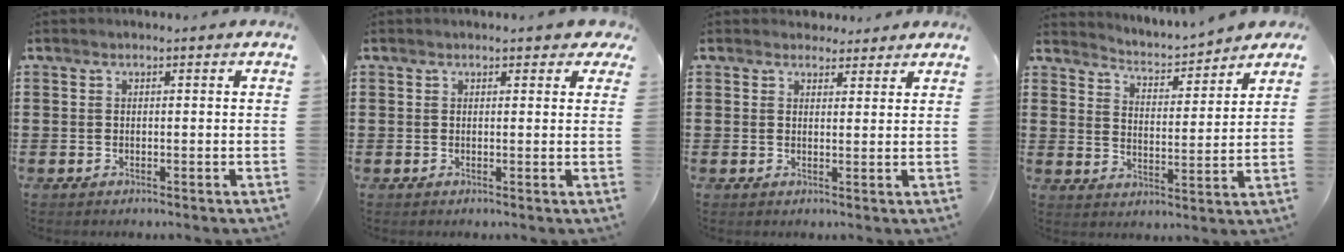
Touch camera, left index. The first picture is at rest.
{"total": 1.3, "force": [0.9, 0.6, 0.6], "torque": [-0.008, 0.003, 0.015]}
{"total": 2.5, "force": [2.2, 1.3, 0.1], "torque": [-0.002, 0.001, 0.040]}
{"total": 2.7, "force": [2.7, 0.2, 0.0], "torque": [-0.021, -0.028, 0.037]}